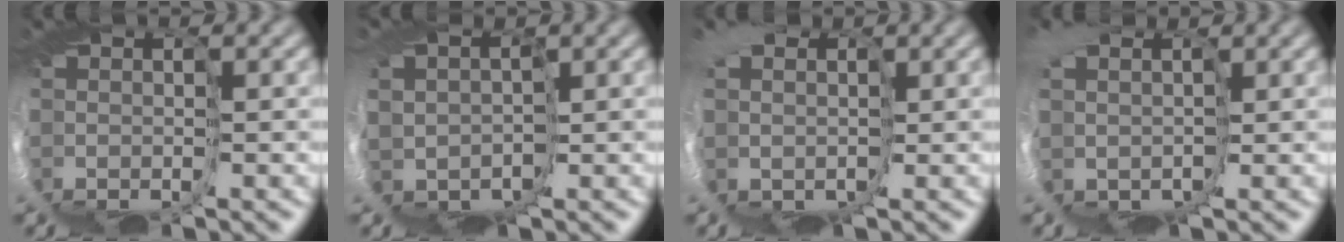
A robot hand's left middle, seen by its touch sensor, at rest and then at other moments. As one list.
[{"total": 5.7, "force": [0.5, 4.4, 3.6], "torque": [-0.064, -0.014, 0.002]}, {"total": 5.1, "force": [1.3, 4.2, 2.5], "torque": [-0.048, -0.016, 0.011]}, {"total": 4.7, "force": [1.6, 3.5, 2.7], "torque": [-0.063, -0.024, 0.021]}]